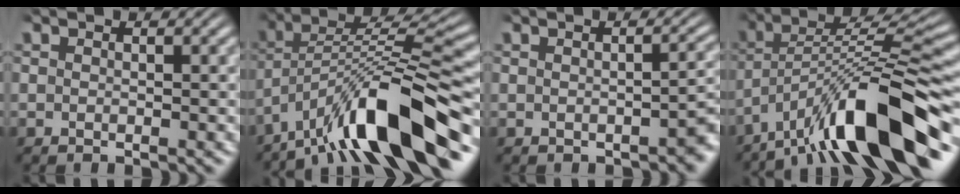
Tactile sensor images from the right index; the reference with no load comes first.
{"total": 8.0, "force": [-2.0, 3.1, 7.2], "torque": [-0.118, -0.007, -0.019]}
{"total": 2.0, "force": [-1.1, 0.6, 1.6], "torque": [-0.012, 0.002, -0.015]}
{"total": 9.1, "force": [-2.1, 3.3, 8.2], "torque": [-0.129, -0.005, -0.019]}